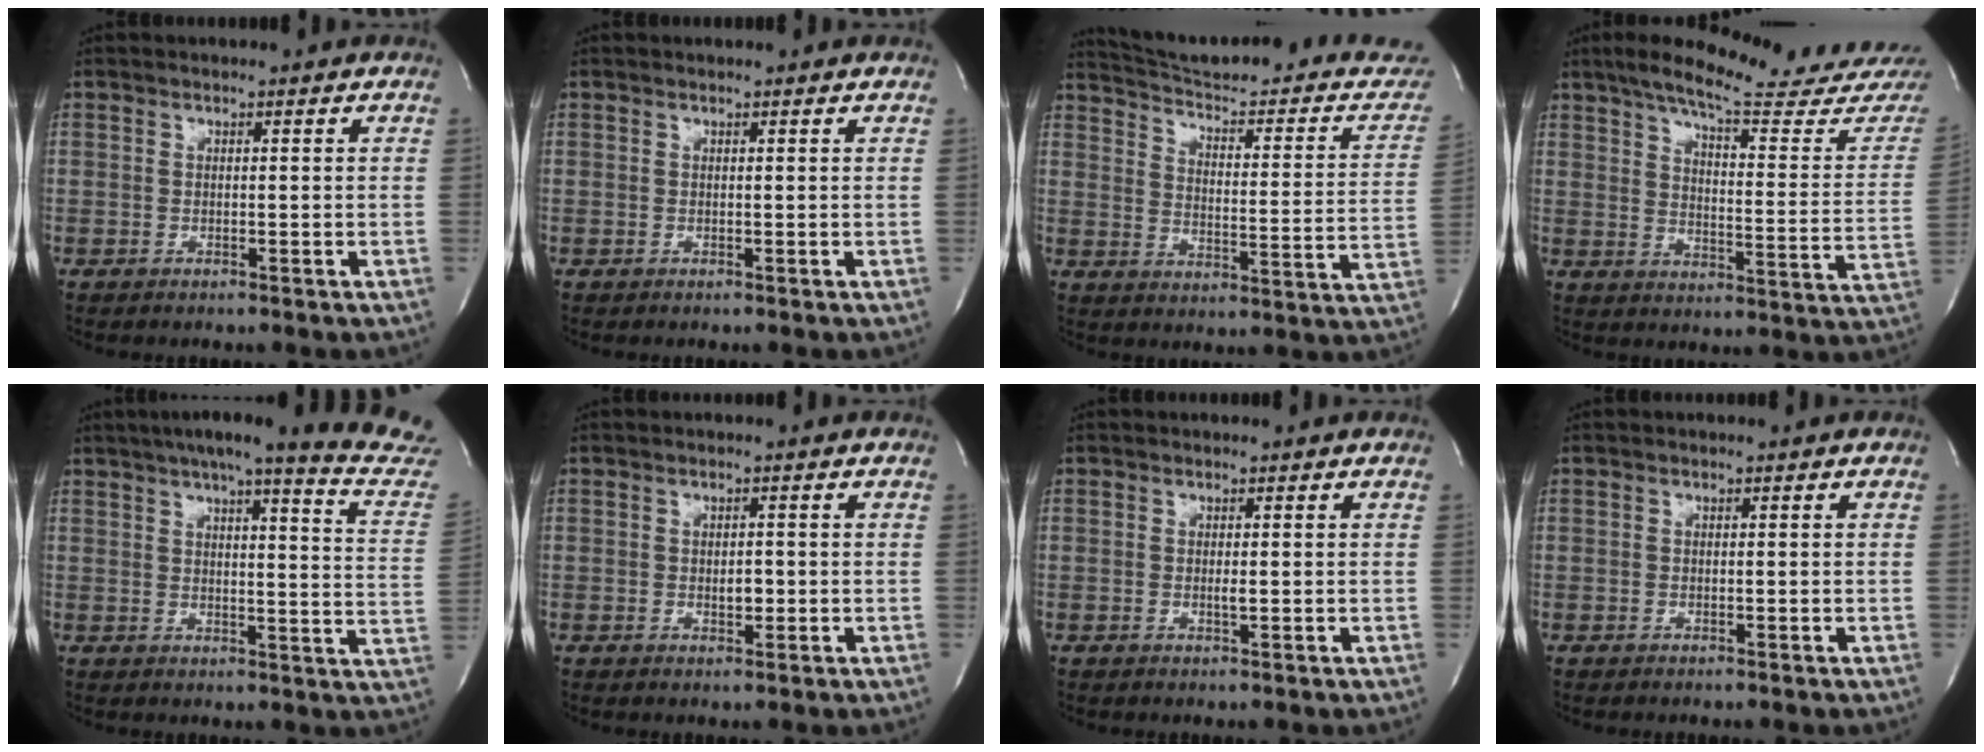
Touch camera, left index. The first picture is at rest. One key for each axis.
{"total": 1.3, "fx": 1.3, "fy": 0.0, "fz": 0.2, "tx": -0.010, "ty": 0.010, "tz": 0.014}
{"total": 25.4, "fx": 23.2, "fy": 3.7, "fz": 9.7, "tx": -0.125, "ty": -0.068, "tz": 0.286}
{"total": 21.9, "fx": 19.8, "fy": 1.3, "fz": 9.3, "tx": -0.132, "ty": -0.076, "tz": 0.247}
{"total": 23.6, "fx": 21.0, "fy": 0.5, "fz": 10.9, "tx": -0.147, "ty": -0.074, "tz": 0.237}
{"total": 1.4, "fx": -0.2, "fy": 0.8, "fz": 1.2, "tx": -0.017, "ty": -0.002, "tz": -0.002}
{"total": 0.6, "fx": 0.0, "fy": 0.0, "fz": 0.6, "tx": -0.017, "ty": -0.005, "tz": 0.000}
{"total": 0.0}